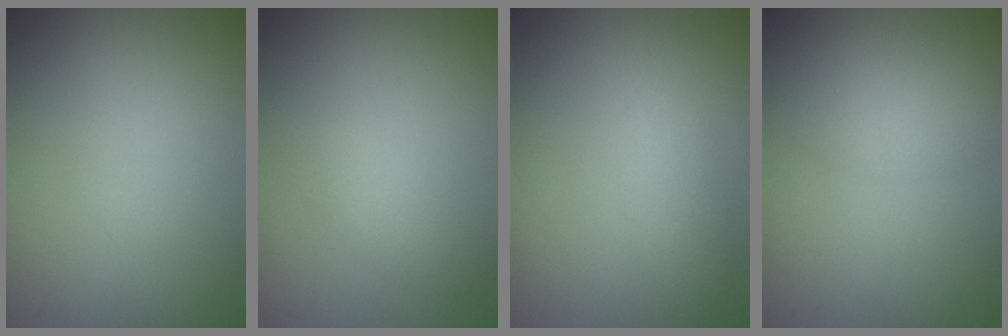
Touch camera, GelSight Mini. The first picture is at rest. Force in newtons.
{"total": 1.7, "press": 1.7, "slide": 0.0}
{"total": 2.0, "press": 2.0, "slide": 0.0}
{"total": 1.9, "press": 1.9, "slide": 0.1}